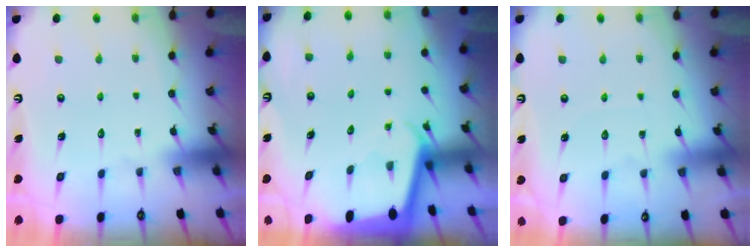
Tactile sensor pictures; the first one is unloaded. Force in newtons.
{"total": 2.2, "press": 2.2, "slide": 0.1}
{"total": 2.0, "press": 2.0, "slide": 0.3}